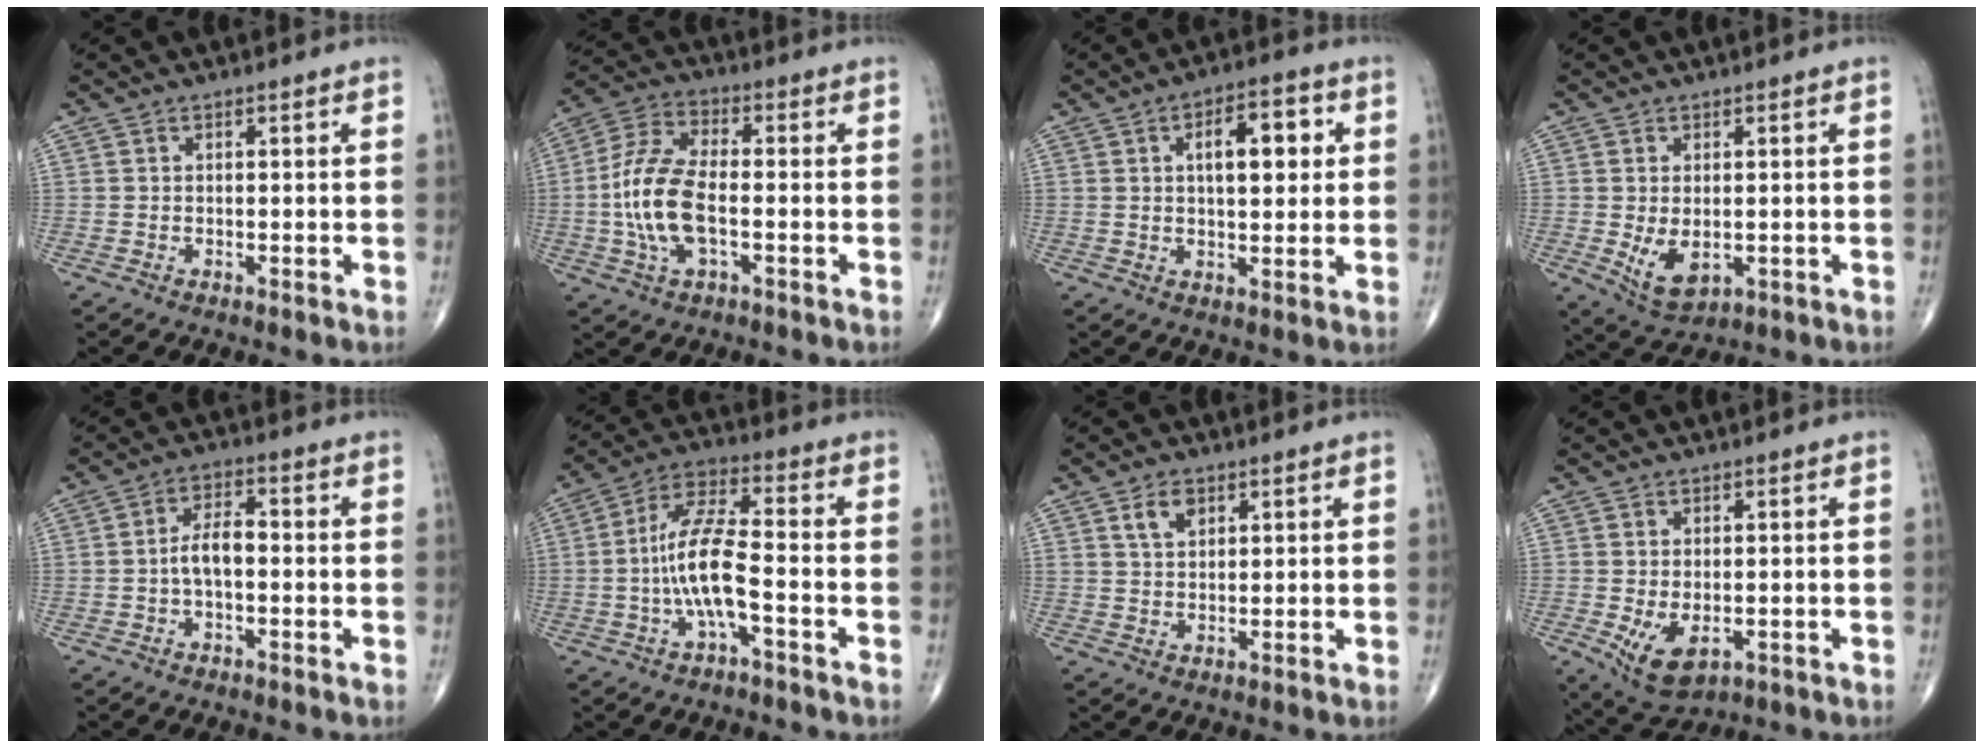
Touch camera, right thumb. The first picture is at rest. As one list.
[{"total": 12.5, "force": [-2.1, 5.5, 11.0], "torque": [-0.240, 0.021, -0.042]}, {"total": 9.6, "force": [2.3, 4.5, 8.1], "torque": [-0.094, 0.007, 0.030]}, {"total": 6.3, "force": [-0.8, 3.6, 5.1], "torque": [-0.086, -0.014, 0.000]}, {"total": 5.1, "force": [-0.9, 2.5, 4.3], "torque": [-0.074, 0.022, -0.022]}, {"total": 10.9, "force": [-2.7, 2.9, 10.1], "torque": [-0.216, 0.038, -0.052]}, {"total": 3.9, "force": [2.0, 2.4, 2.3], "torque": [-0.031, -0.008, 0.040]}, {"total": 7.3, "force": [-1.8, 4.1, 5.7], "torque": [-0.097, -0.012, -0.017]}]